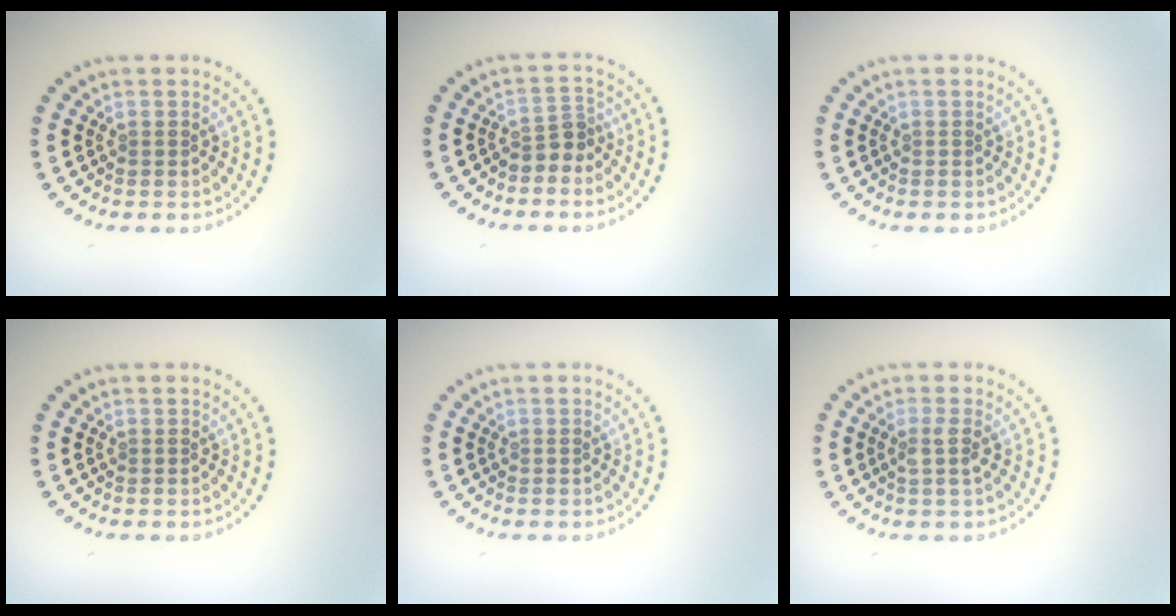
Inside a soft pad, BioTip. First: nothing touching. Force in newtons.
{"total": 2.2, "press": 1.7, "slide": 1.4}
{"total": 0.0}
{"total": 0.0}
{"total": 0.0}
{"total": 1.5, "press": 1.2, "slide": 0.9}